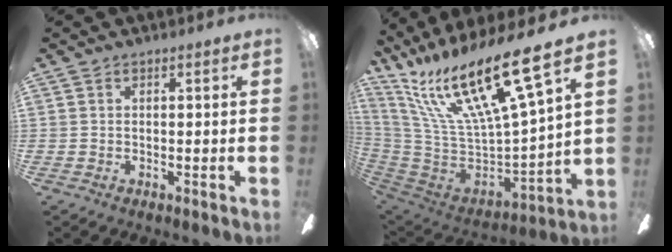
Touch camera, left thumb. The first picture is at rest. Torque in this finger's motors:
{"motor_torque": [2.62, 0.94, 0.96, -1.81, 0.22]}